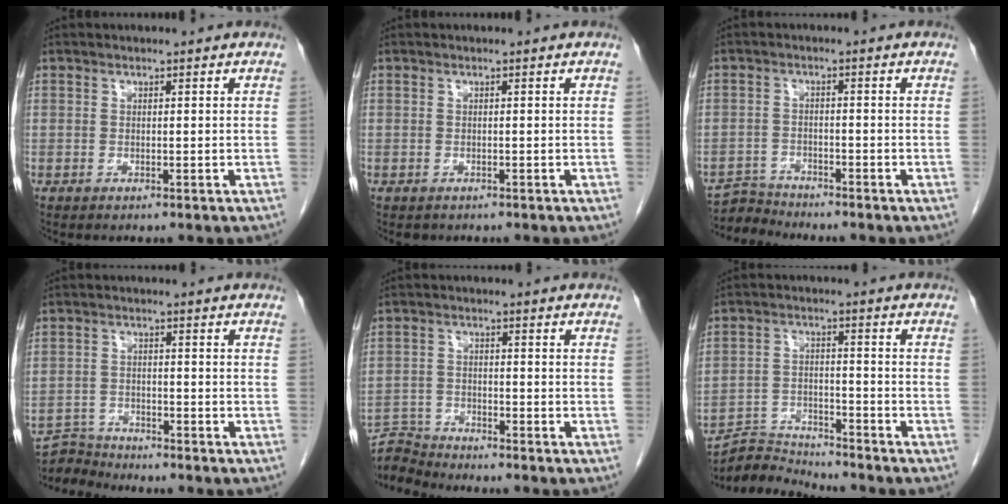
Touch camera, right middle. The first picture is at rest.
{"total": 0.8, "force": [-0.6, 0.5, 0.1], "torque": [-0.010, 0.001, -0.007]}
{"total": 3.5, "force": [-3.4, -0.1, -0.9], "torque": [0.017, -0.012, -0.063]}
{"total": 4.3, "force": [-4.3, 0.2, -0.7], "torque": [0.010, -0.009, -0.079]}
{"total": 5.9, "force": [-5.8, -0.4, -1.0], "torque": [0.014, 0.001, -0.109]}
{"total": 7.1, "force": [-7.0, -0.2, -1.1], "torque": [0.011, 0.002, -0.126]}